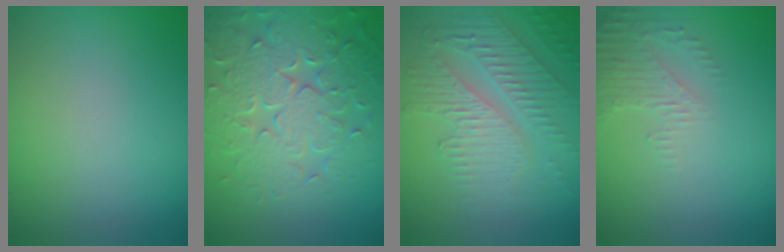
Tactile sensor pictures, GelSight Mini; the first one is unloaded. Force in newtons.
{"total": 7.7, "press": 6.1, "slide": 4.7}
{"total": 5.0, "press": 3.4, "slide": 3.6}
{"total": 2.2, "press": 2.1, "slide": 0.5}